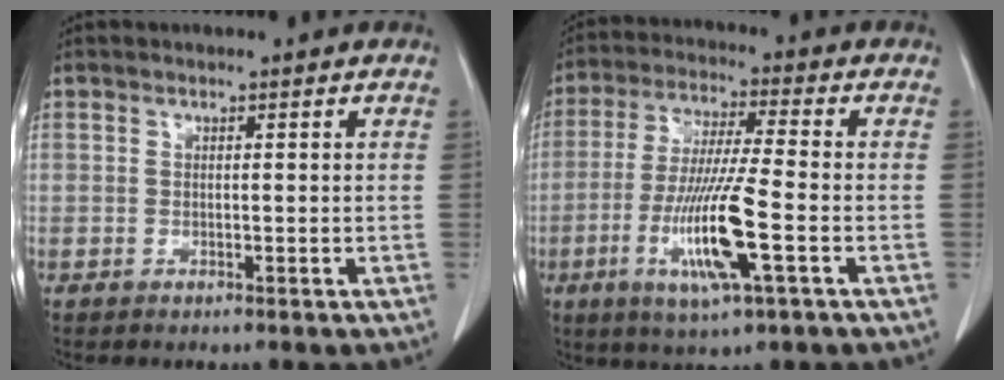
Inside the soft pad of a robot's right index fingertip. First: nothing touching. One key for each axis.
{"total": 12.7, "fx": -4.0, "fy": 0.3, "fz": 12.1, "tx": -0.242, "ty": -0.019, "tz": -0.078}